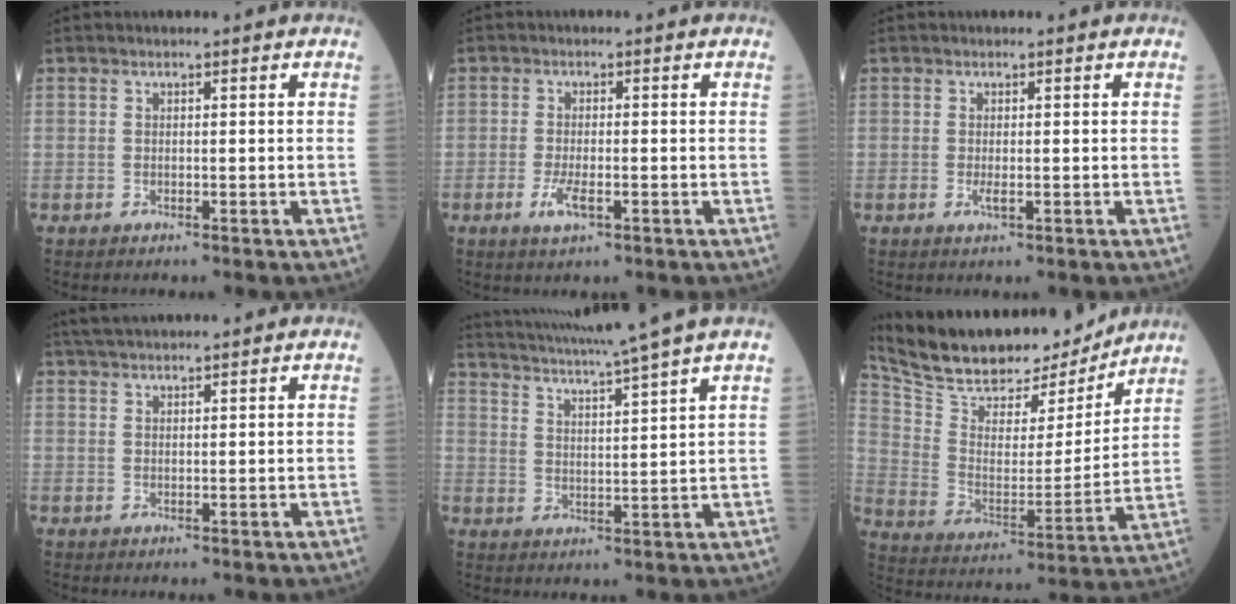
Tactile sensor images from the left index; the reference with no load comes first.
{"total": 3.0, "force": [-1.3, 0.8, 2.6], "torque": [-0.058, -0.004, -0.023]}
{"total": 0.8, "force": [-0.1, 0.2, 0.8], "torque": [-0.015, -0.002, -0.001]}
{"total": 5.1, "force": [4.6, 0.3, 2.1], "torque": [-0.032, 0.037, 0.084]}
{"total": 13.1, "force": [11.4, -2.3, 6.0], "torque": [-0.112, -0.013, 0.171]}
{"total": 21.8, "force": [19.2, 6.7, 7.9], "torque": [-0.159, 0.005, 0.306]}